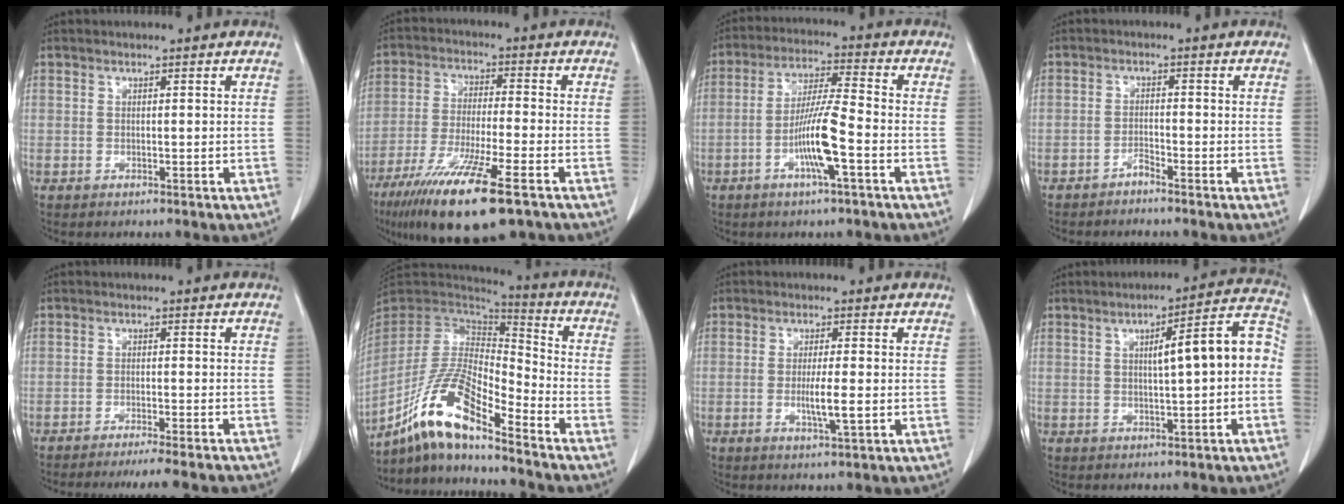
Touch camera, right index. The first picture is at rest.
{"total": 15.3, "force": [-9.4, 1.4, 12.0], "torque": [-0.226, -0.045, -0.164]}
{"total": 9.3, "force": [-3.3, 0.3, 8.7], "torque": [-0.170, -0.001, -0.065]}
{"total": 1.6, "force": [-1.5, -0.1, 0.6], "torque": [-0.010, 0.001, -0.028]}
{"total": 11.5, "force": [-10.6, -0.4, 4.5], "torque": [-0.039, -0.023, -0.137]}
{"total": 16.5, "force": [-11.5, 2.4, 11.5], "torque": [-0.221, -0.005, -0.213]}
{"total": 4.2, "force": [-0.9, 0.1, 4.1], "torque": [-0.077, -0.008, -0.016]}
{"total": 9.7, "force": [0.1, 1.2, 9.6], "torque": [-0.127, 0.034, 0.000]}